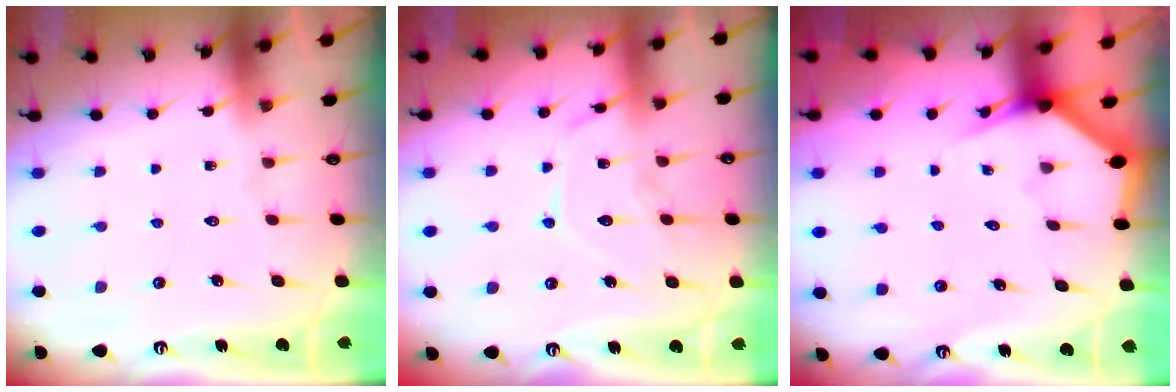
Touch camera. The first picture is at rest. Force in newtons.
{"total": 12.0, "press": 12.0, "slide": 0.9}
{"total": 2.7, "press": 2.7, "slide": 0.1}